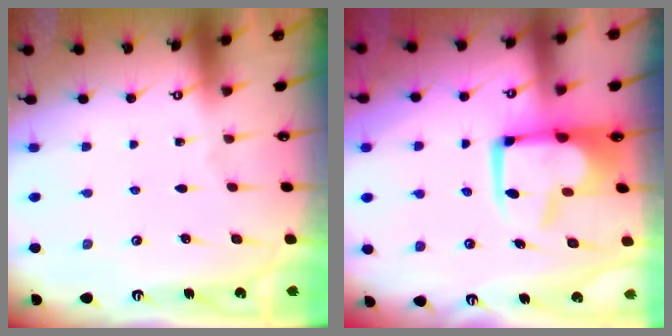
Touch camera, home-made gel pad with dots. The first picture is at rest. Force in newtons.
{"total": 3.7, "press": 3.4, "slide": 1.5}